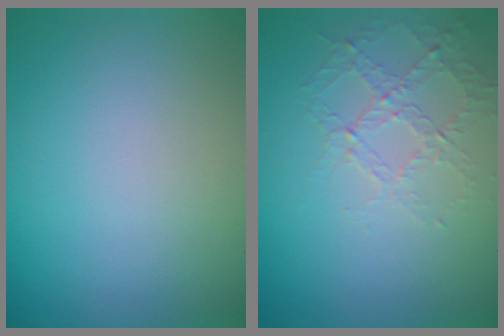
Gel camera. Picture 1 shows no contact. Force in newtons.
{"total": 1.6, "press": 1.1, "slide": 1.2}